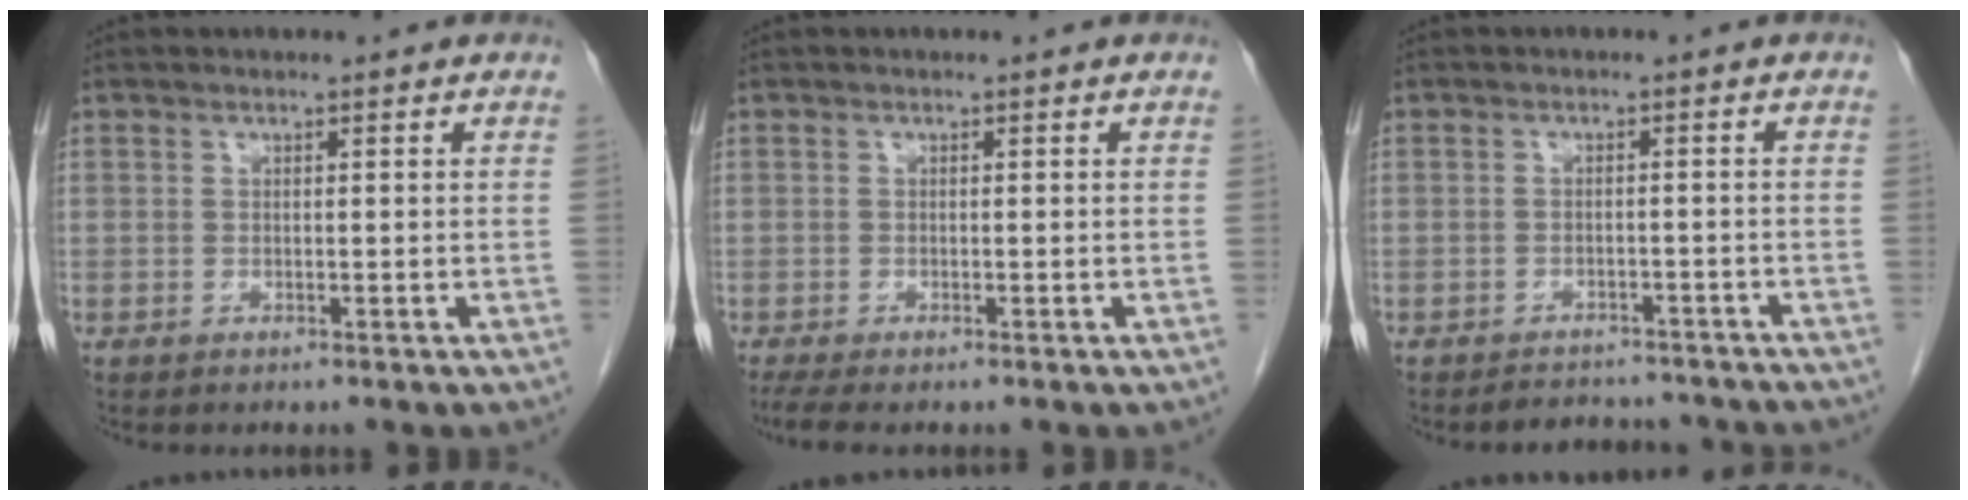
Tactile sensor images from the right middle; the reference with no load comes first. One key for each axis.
{"total": 3.2, "fx": -2.6, "fy": 0.5, "fz": 1.9, "tx": -0.035, "ty": -0.010, "tz": -0.042}
{"total": 7.5, "fx": -7.1, "fy": 2.1, "fz": 1.3, "tx": -0.013, "ty": 0.006, "tz": -0.080}